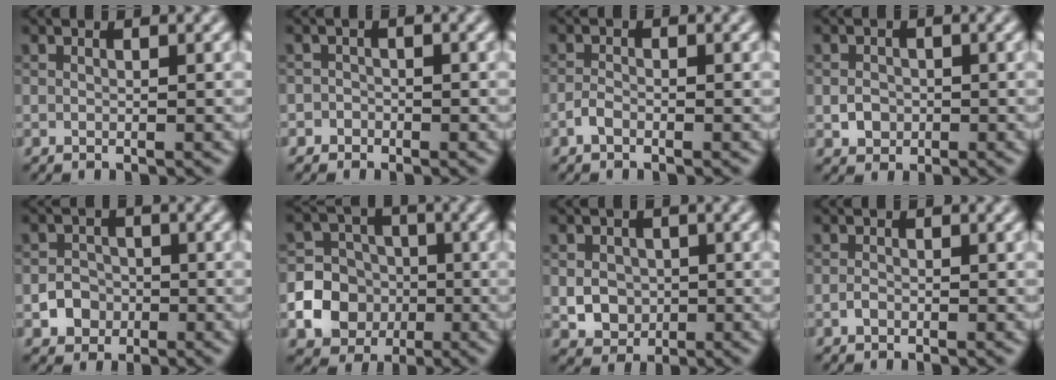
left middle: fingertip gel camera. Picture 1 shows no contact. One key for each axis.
{"total": 1.4, "fx": -0.9, "fy": 1.1, "fz": -0.1, "tx": 0.016, "ty": 0.009, "tz": -0.016}
{"total": 1.1, "fx": -0.8, "fy": 0.4, "fz": 0.6, "tx": -0.013, "ty": 0.002, "tz": -0.018}
{"total": 1.6, "fx": -0.4, "fy": 1.4, "fz": 0.6, "tx": -0.007, "ty": -0.002, "tz": -0.010}
{"total": 2.4, "fx": -0.9, "fy": 2.1, "fz": 0.7, "tx": 0.003, "ty": 0.003, "tz": -0.022}
{"total": 12.8, "fx": -3.9, "fy": 11.9, "fz": 2.7, "tx": -0.078, "ty": -0.026, "tz": -0.083}
{"total": 3.0, "fx": -0.3, "fy": 2.6, "fz": 1.4, "tx": -0.028, "ty": -0.003, "tz": -0.007}
{"total": 0.7, "fx": -0.4, "fy": 0.4, "fz": 0.3, "tx": -0.007, "ty": 0.000, "tz": -0.010}